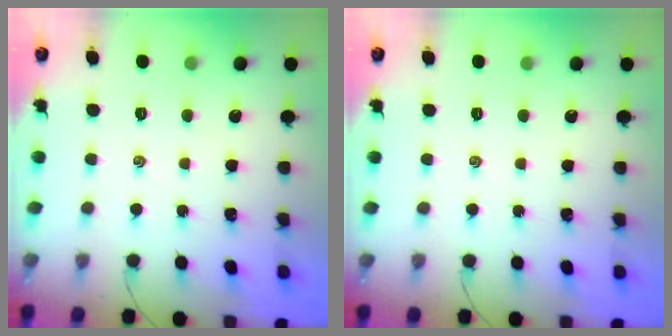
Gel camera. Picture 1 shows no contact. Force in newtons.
{"total": 0.0}